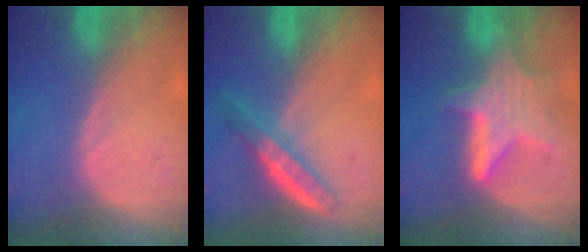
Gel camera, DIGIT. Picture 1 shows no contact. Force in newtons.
{"total": 4.9, "press": 4.5, "slide": 1.9}
{"total": 6.7, "press": 6.5, "slide": 1.7}